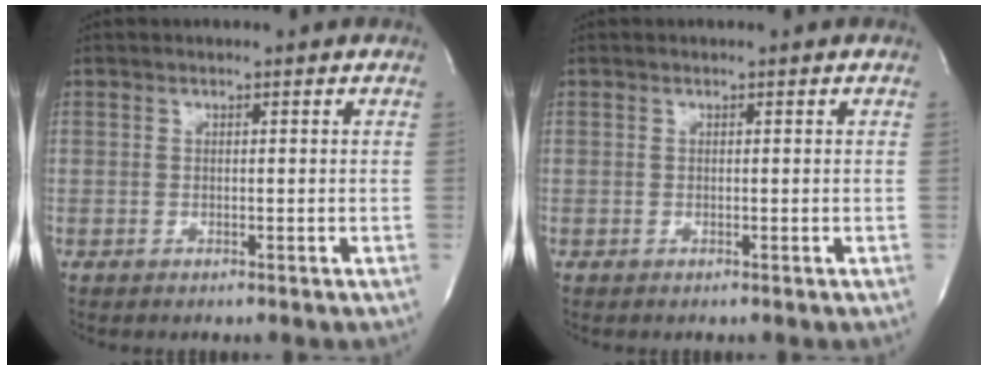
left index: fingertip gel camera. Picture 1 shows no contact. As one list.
[{"total": 0.0}]